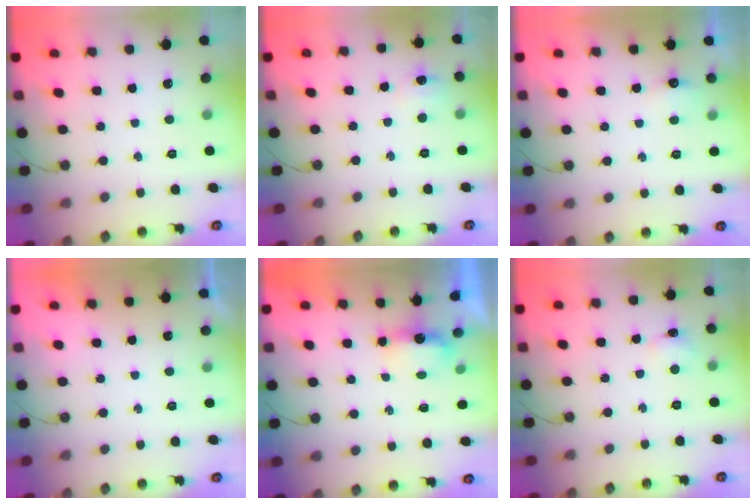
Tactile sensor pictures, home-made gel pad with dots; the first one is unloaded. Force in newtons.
{"total": 6.0, "press": 5.9, "slide": 0.9}
{"total": 4.3, "press": 4.3, "slide": 0.7}
{"total": 0.0}
{"total": 3.8, "press": 3.7, "slide": 0.6}
{"total": 2.7, "press": 2.6, "slide": 0.5}